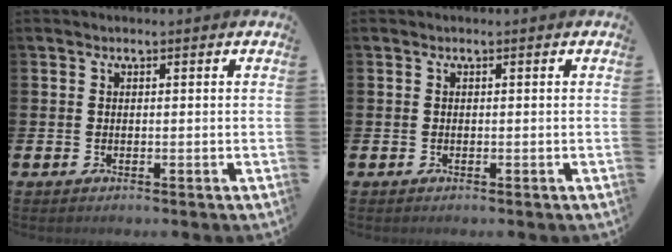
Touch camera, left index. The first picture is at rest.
{"total": 0.0}